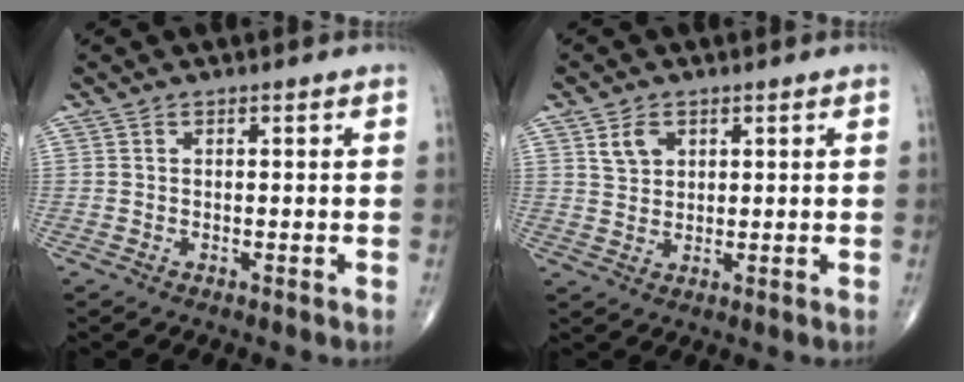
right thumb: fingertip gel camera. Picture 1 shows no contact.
{"total": 3.9, "force": [1.9, 2.7, 2.0], "torque": [-0.026, -0.009, 0.039]}